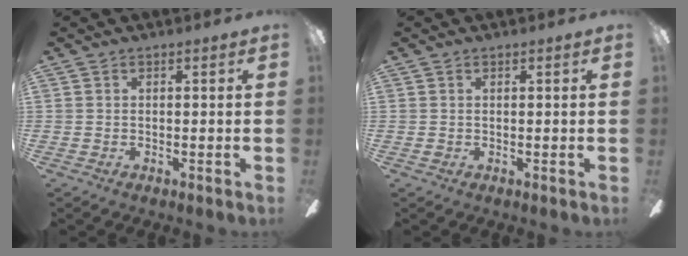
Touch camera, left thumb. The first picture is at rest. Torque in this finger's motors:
{"motor_torque": [0.06, 0.05, 0.51, -0.03, -0.01]}